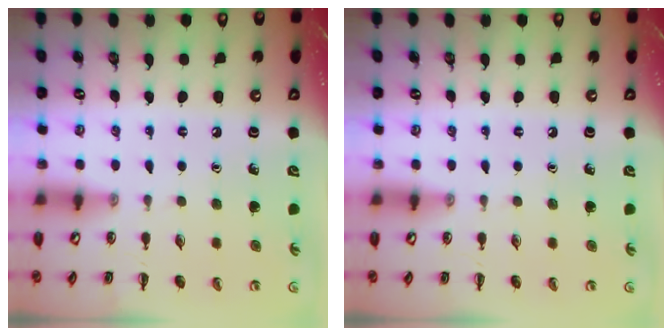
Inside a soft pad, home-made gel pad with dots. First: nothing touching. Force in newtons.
{"total": 0.0}